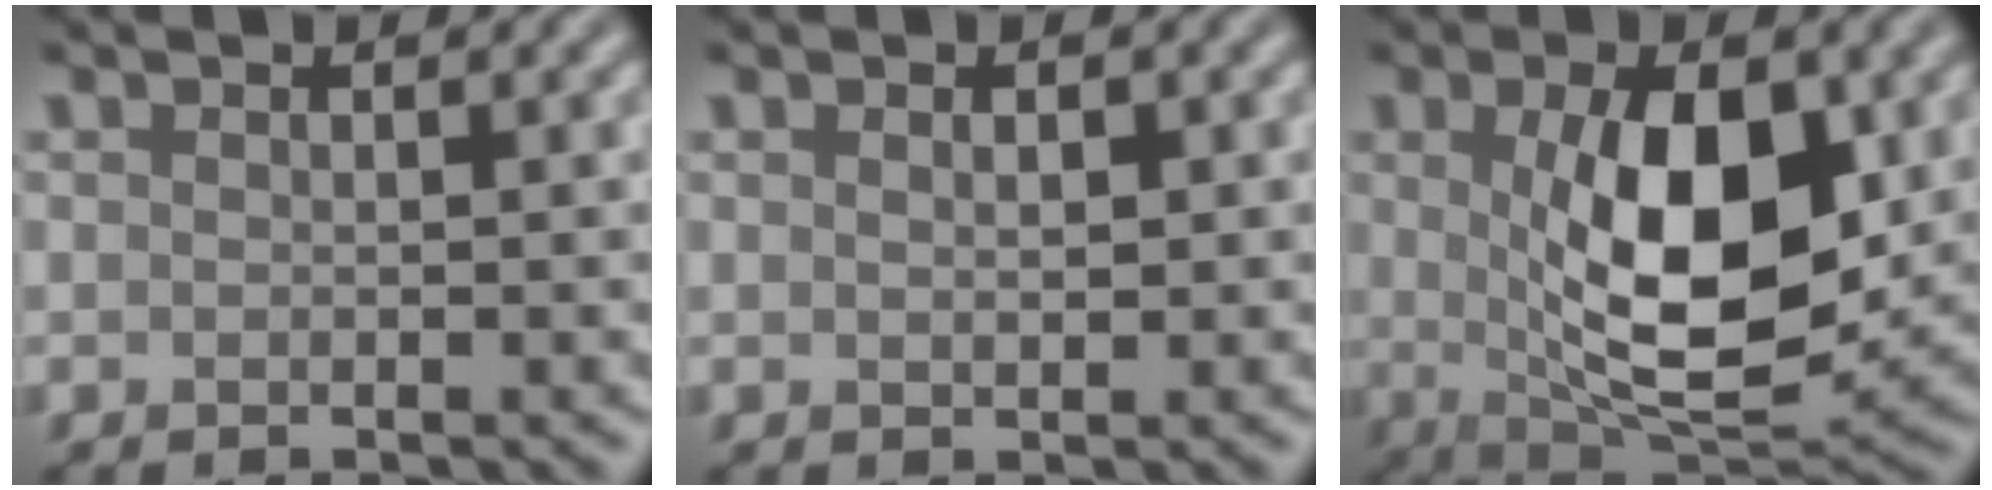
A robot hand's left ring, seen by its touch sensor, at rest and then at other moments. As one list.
[{"total": 0.9, "force": [0.3, 0.4, 0.7], "torque": [-0.011, 0.000, 0.007]}, {"total": 10.1, "force": [1.1, 4.4, 9.0], "torque": [-0.147, -0.009, 0.026]}]